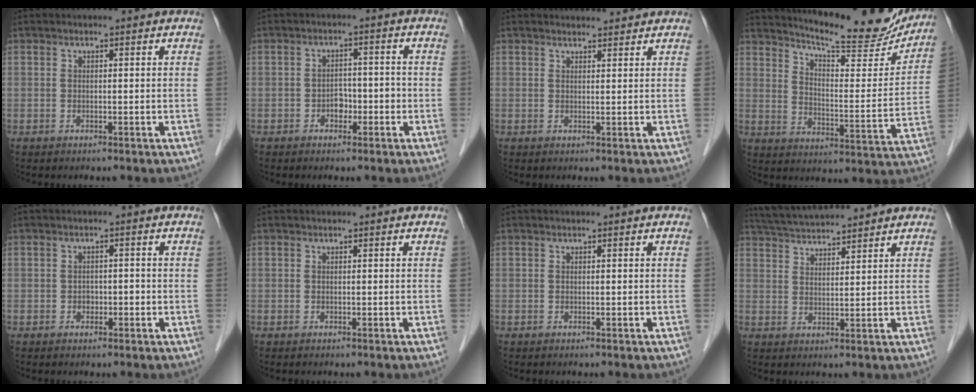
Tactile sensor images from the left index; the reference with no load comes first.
{"total": 2.9, "force": [-1.3, 1.9, 1.7], "torque": [-0.021, 0.010, -0.021]}
{"total": 2.8, "force": [2.7, 0.5, 0.2], "torque": [-0.008, 0.009, 0.037]}
{"total": 18.0, "force": [16.8, 2.1, 6.1], "torque": [-0.092, -0.049, 0.223]}
{"total": 1.4, "force": [-0.5, 1.1, 0.8], "torque": [-0.009, 0.005, -0.007]}
{"total": 0.0}
{"total": 0.0}
{"total": 8.6, "force": [8.2, 0.5, 2.7], "torque": [-0.057, 0.031, 0.143]}